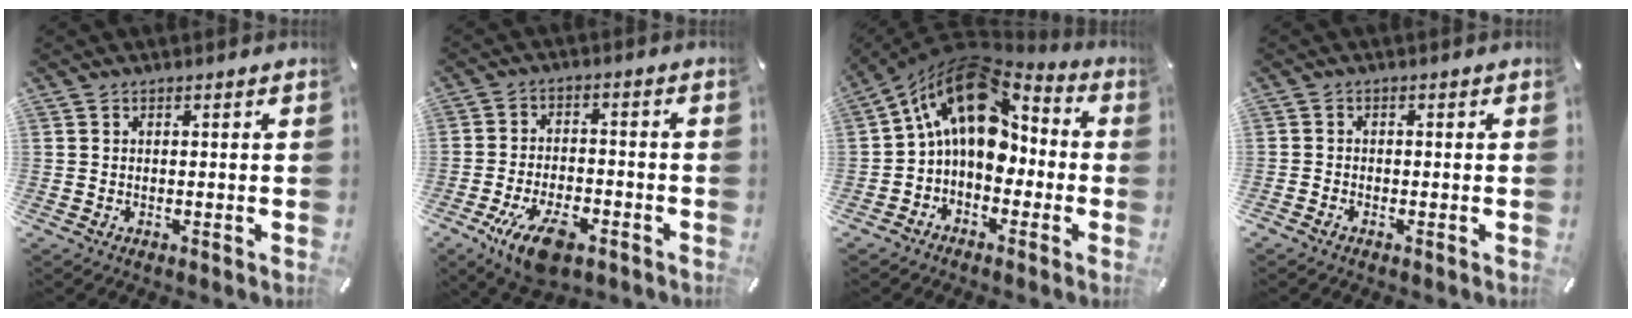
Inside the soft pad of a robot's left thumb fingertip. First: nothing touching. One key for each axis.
{"total": 10.9, "fx": -6.0, "fy": 5.0, "fz": 7.6, "tx": -0.147, "ty": 0.025, "tz": -0.106}
{"total": 15.4, "fx": 3.0, "fy": 10.6, "fz": 10.8, "tx": -0.191, "ty": -0.007, "tz": 0.050}
{"total": 0.9, "fx": -0.8, "fy": 0.4, "fz": 0.3, "tx": -0.005, "ty": 0.002, "tz": -0.017}